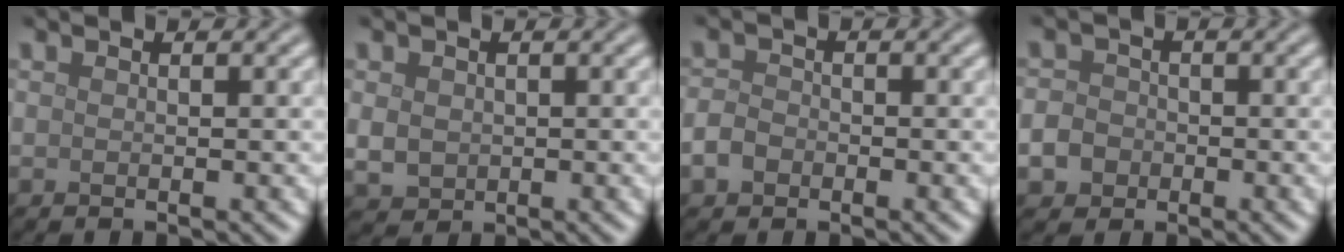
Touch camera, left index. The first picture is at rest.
{"total": 2.2, "force": [0.1, 1.9, 1.1], "torque": [-0.024, -0.004, 0.002]}
{"total": 2.0, "force": [-0.9, 1.5, 0.9], "torque": [-0.016, -0.001, -0.022]}
{"total": 4.4, "force": [-1.7, 3.7, 1.5], "torque": [-0.012, -0.005, -0.048]}